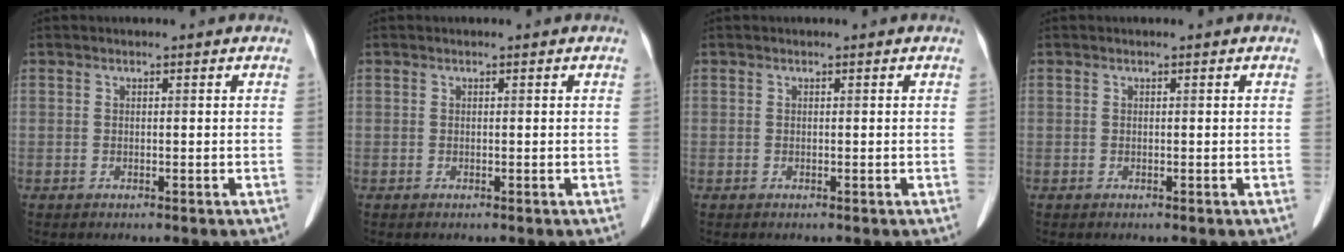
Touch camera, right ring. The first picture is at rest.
{"total": 0.0}
{"total": 0.0}
{"total": 0.0}